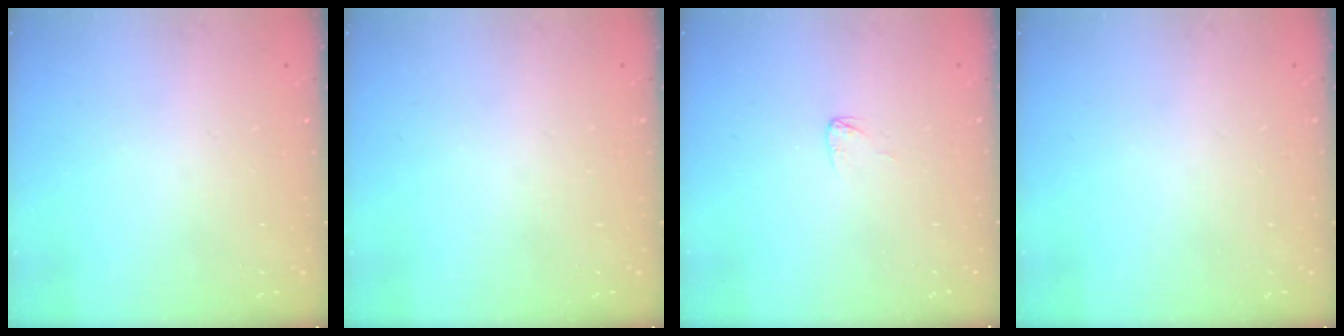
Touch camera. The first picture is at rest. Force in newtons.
{"total": 0.0}
{"total": 2.9, "press": 2.9, "slide": 0.2}
{"total": 0.0}